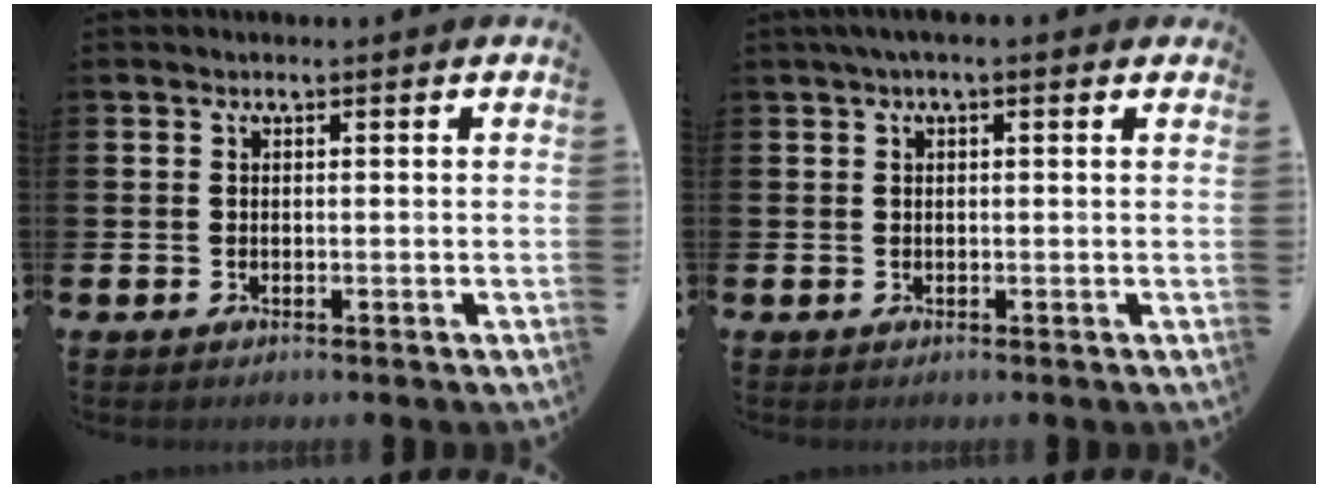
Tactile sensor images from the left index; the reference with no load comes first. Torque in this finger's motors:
{"motor_torque": [0.46, -0.69, 0.94, 0.21]}